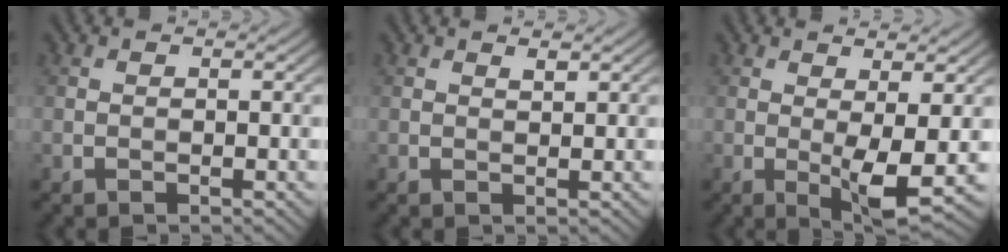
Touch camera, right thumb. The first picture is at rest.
{"total": 0.9, "force": [0.7, 0.2, 0.5], "torque": [-0.014, -0.002, 0.014]}
{"total": 4.9, "force": [0.0, 0.9, 4.8], "torque": [-0.092, -0.007, 0.003]}